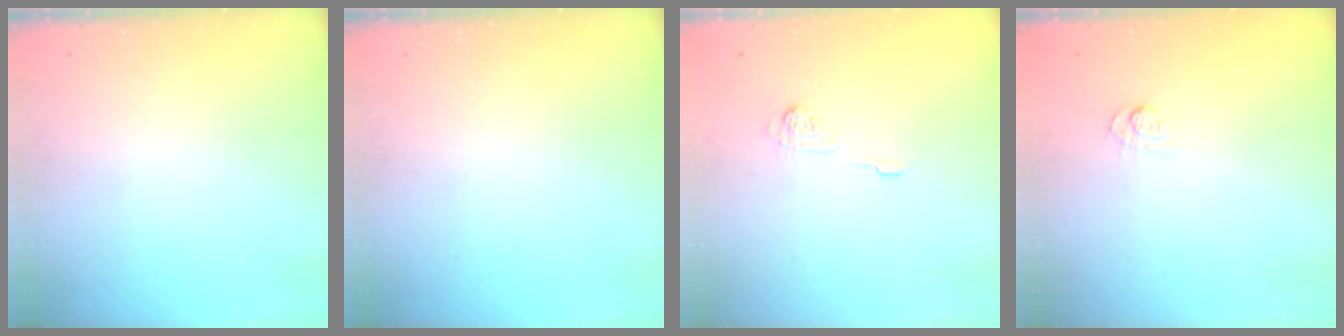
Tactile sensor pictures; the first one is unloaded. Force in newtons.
{"total": 0.0}
{"total": 4.5, "press": 4.2, "slide": 1.6}
{"total": 3.5, "press": 3.1, "slide": 1.6}